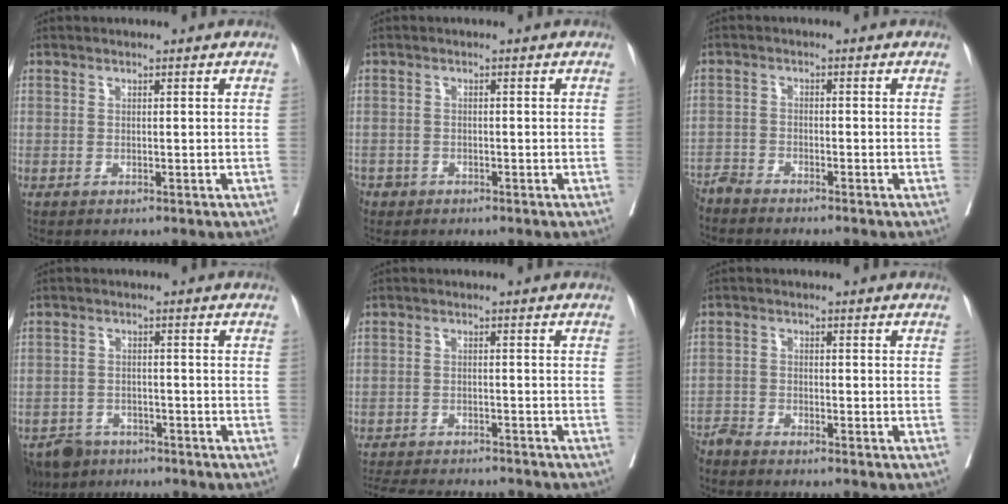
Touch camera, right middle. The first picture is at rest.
{"total": 2.8, "force": [-2.2, 1.9, 0.1], "torque": [-0.002, 0.003, -0.042]}
{"total": 4.9, "force": [-4.8, -0.1, 1.1], "torque": [-0.006, -0.014, -0.084]}
{"total": 5.7, "force": [-4.8, 3.0, 0.9], "torque": [-0.012, -0.003, -0.081]}
{"total": 14.0, "force": [-12.9, 2.3, 4.9], "torque": [-0.098, -0.013, -0.179]}
{"total": 4.6, "force": [-4.6, -0.2, 0.9], "torque": [-0.004, -0.014, -0.081]}